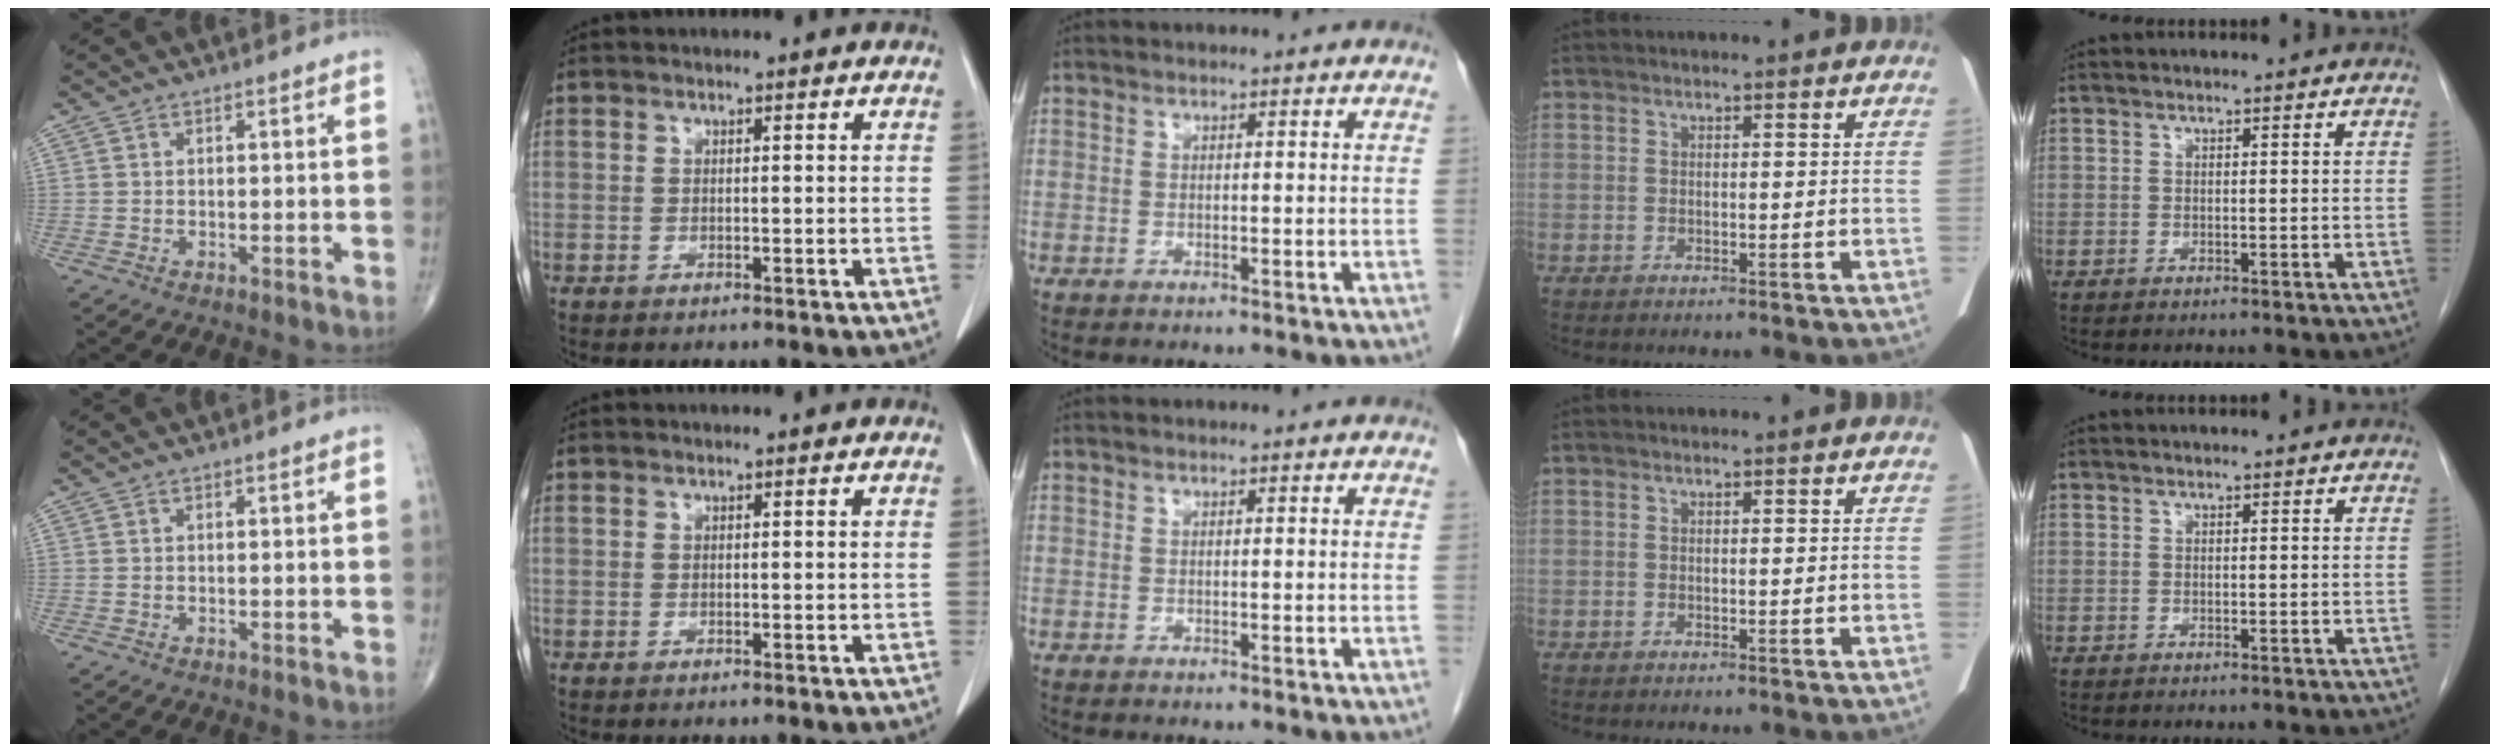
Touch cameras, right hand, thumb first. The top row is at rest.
{}